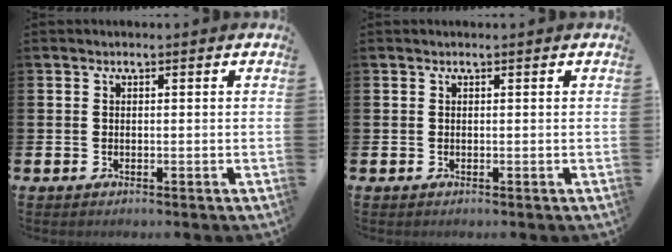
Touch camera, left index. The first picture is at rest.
{"total": 0.0}